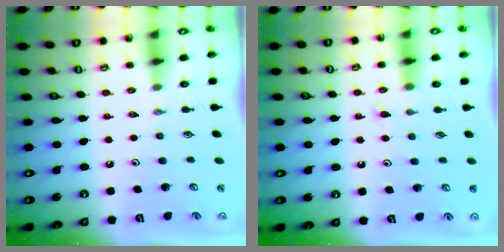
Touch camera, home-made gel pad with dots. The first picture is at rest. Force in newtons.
{"total": 5.5, "press": 5.5, "slide": 0.7}